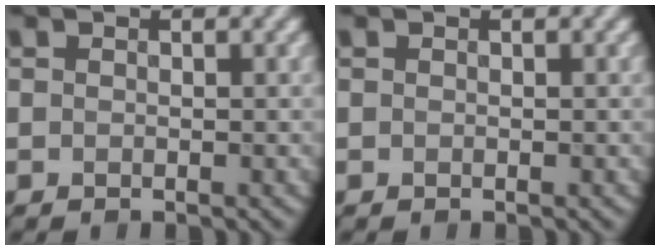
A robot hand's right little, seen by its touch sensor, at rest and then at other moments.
{"total": 0.0}